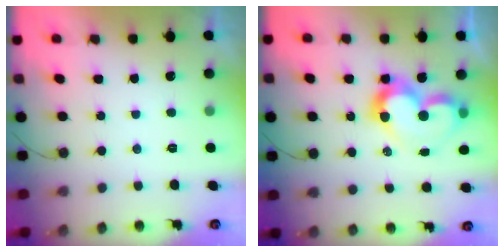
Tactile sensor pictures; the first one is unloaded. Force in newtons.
{"total": 11.4, "press": 10.9, "slide": 3.2}